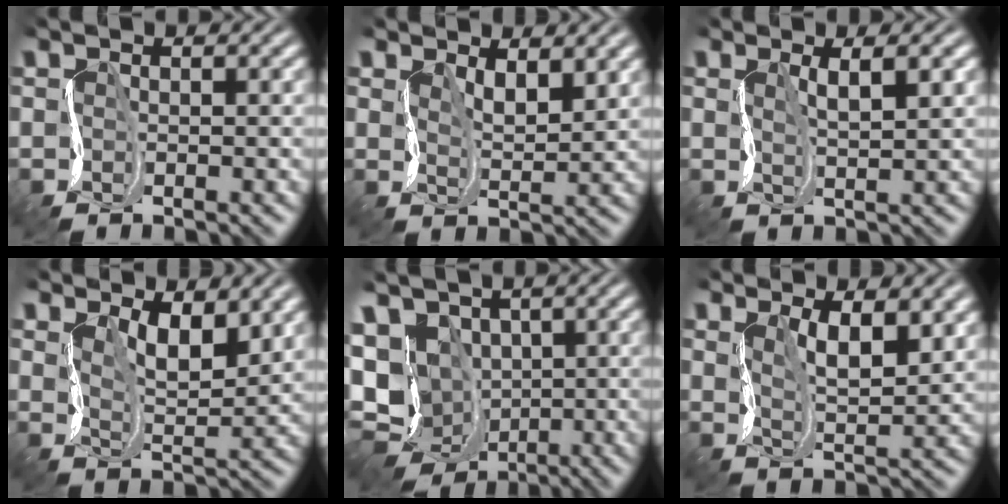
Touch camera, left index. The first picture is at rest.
{"total": 2.7, "force": [1.3, 1.1, 2.0], "torque": [-0.045, -0.011, 0.024]}
{"total": 2.1, "force": [0.6, 0.3, 2.0], "torque": [-0.042, -0.004, 0.008]}
{"total": 4.1, "force": [1.8, 1.7, 3.2], "torque": [-0.065, -0.016, 0.027]}
{"total": 12.0, "force": [-1.6, 10.1, 6.3], "torque": [-0.135, -0.016, -0.039]}
{"total": 4.0, "force": [1.5, 1.4, 3.4], "torque": [-0.073, -0.012, 0.025]}